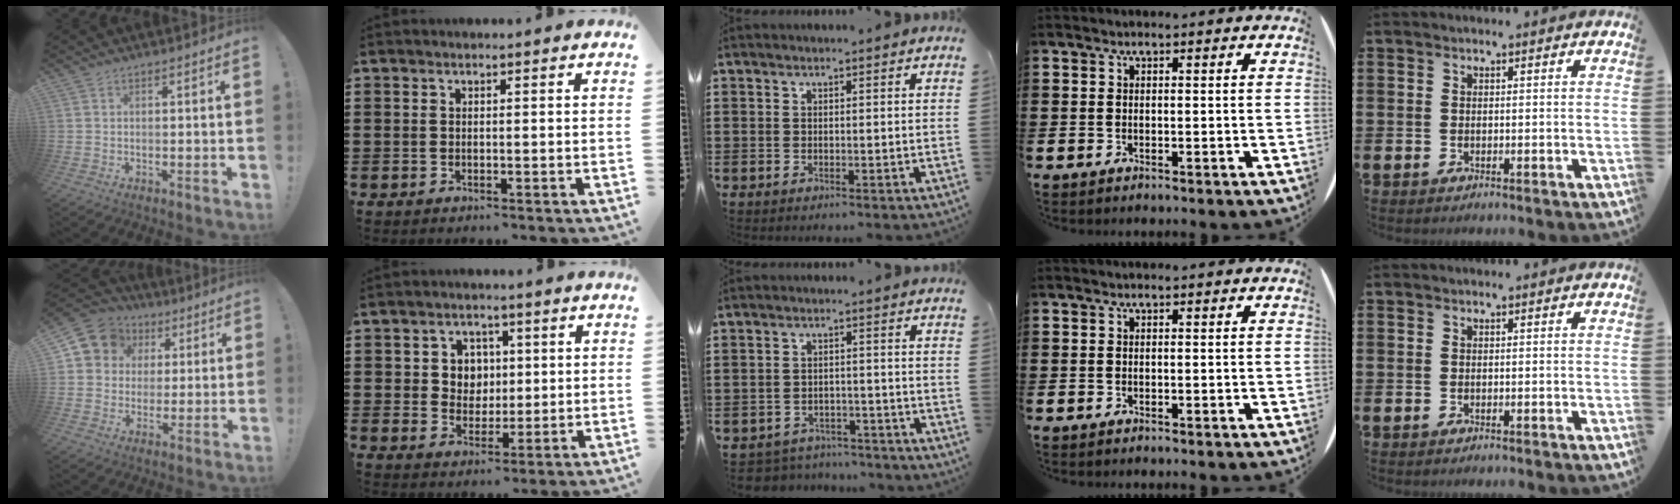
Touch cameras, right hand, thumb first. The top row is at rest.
{"thumb": {"total": 9.3, "force": [2.7, 8.5, 2.6], "torque": [-0.040, -0.007, 0.057]}, "index": {"total": 4.7, "force": [1.1, 4.4, 1.3], "torque": [-0.038, 0.013, 0.016]}, "middle": {"total": 3.4, "force": [-3.3, 0.5, -0.4], "torque": [-0.004, -0.002, -0.073]}}